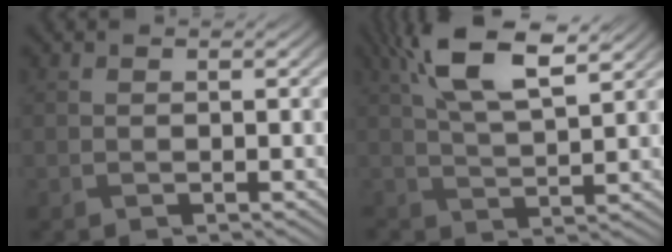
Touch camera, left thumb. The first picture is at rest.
{"total": 9.5, "force": [4.9, 3.2, 7.6], "torque": [-0.160, 0.014, 0.088]}